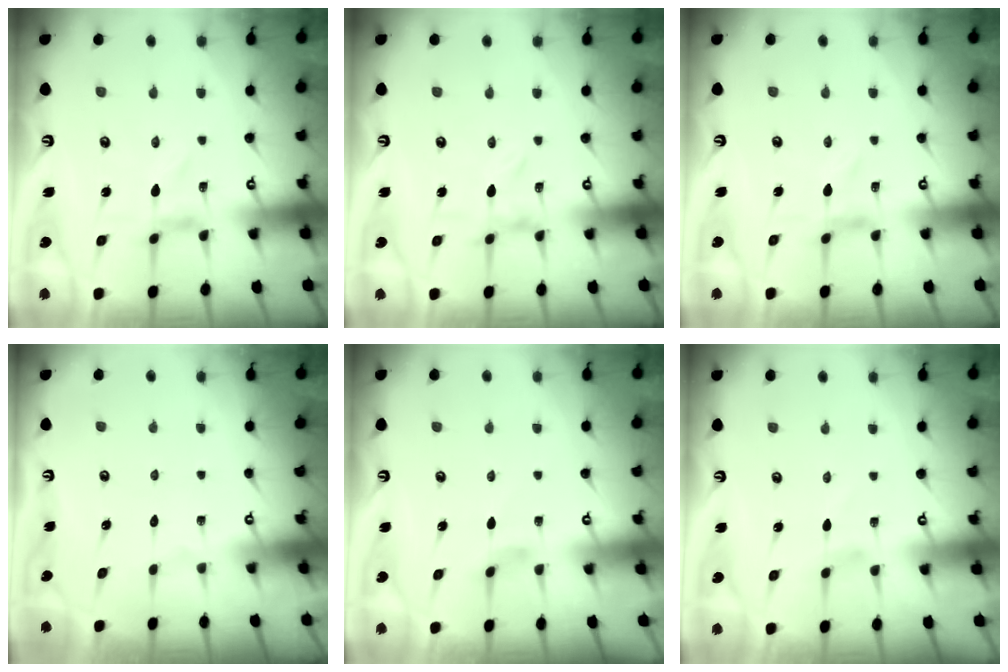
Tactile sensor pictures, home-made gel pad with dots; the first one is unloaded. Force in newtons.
{"total": 0.0}
{"total": 0.0}
{"total": 1.8, "press": 1.8, "slide": 0.1}
{"total": 0.0}
{"total": 1.2, "press": 1.2, "slide": 0.1}